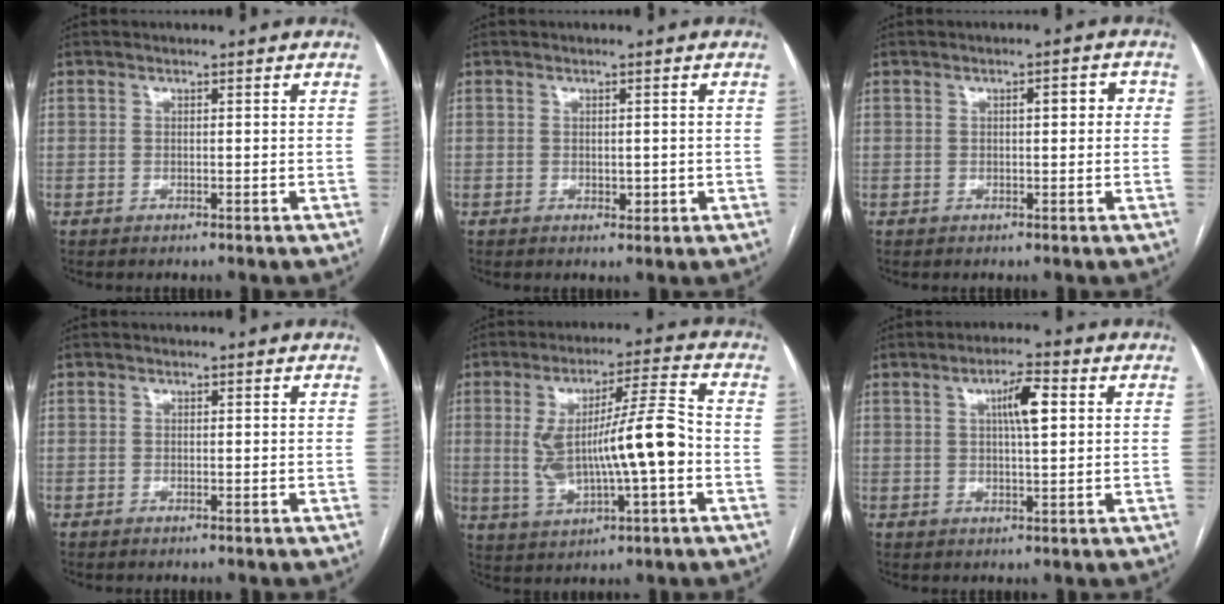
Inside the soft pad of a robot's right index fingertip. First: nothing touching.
{"total": 1.6, "force": [-0.1, 1.2, 1.1], "torque": [-0.011, -0.001, 0.003]}
{"total": 2.6, "force": [0.5, 0.7, 2.5], "torque": [-0.034, 0.012, 0.005]}
{"total": 0.0}
{"total": 13.1, "force": [-1.0, 1.7, 13.0], "torque": [-0.240, 0.016, -0.010]}
{"total": 5.6, "force": [1.7, 0.8, 5.3], "torque": [-0.093, 0.009, 0.027]}